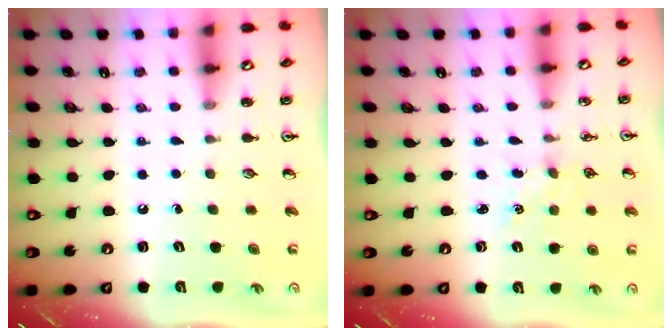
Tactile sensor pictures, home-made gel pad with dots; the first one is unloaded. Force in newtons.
{"total": 2.6, "press": 2.6, "slide": 0.4}